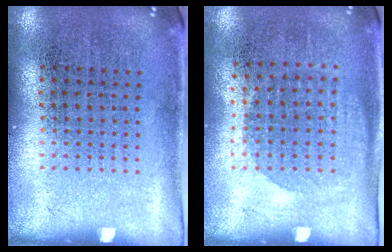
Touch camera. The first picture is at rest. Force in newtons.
{"total": 1.1, "press": 1.0, "slide": 0.5}